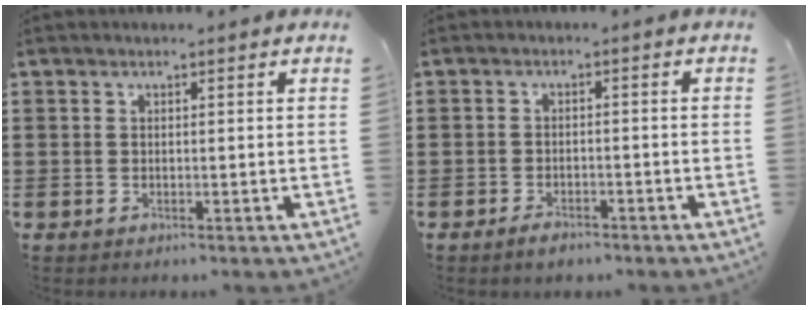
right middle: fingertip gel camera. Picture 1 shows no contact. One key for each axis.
{"total": 1.8, "fx": -1.6, "fy": 0.6, "fz": 0.6, "tx": -0.014, "ty": 0.002, "tz": -0.032}